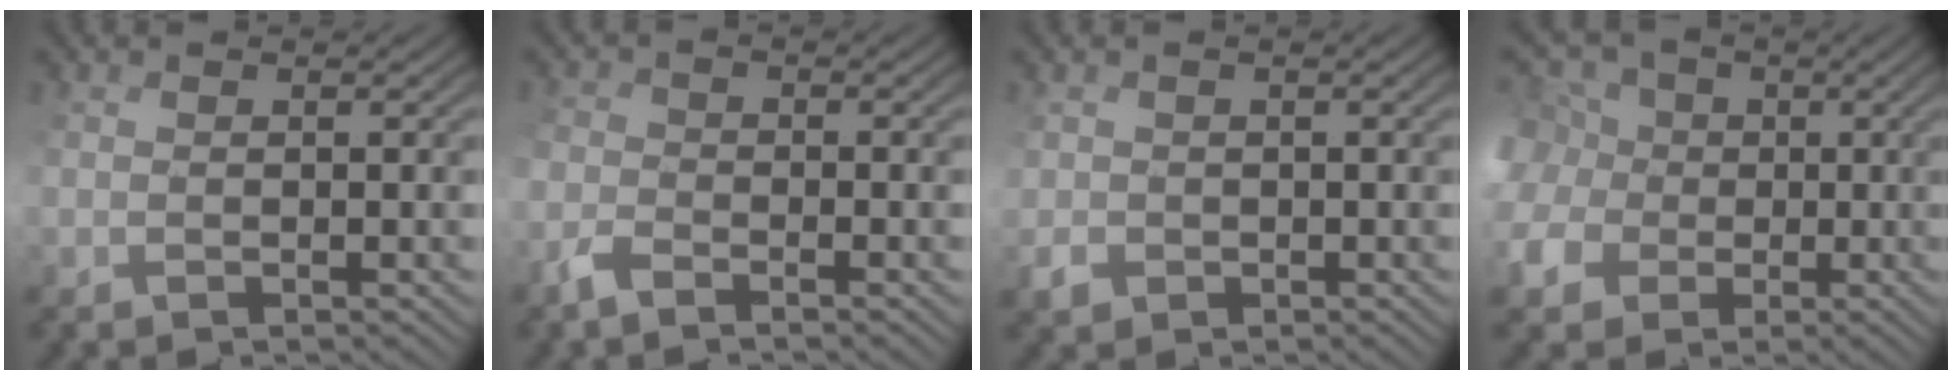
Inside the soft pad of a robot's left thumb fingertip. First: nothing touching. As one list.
[{"total": 2.6, "force": [-1.9, 0.7, 1.6], "torque": [-0.038, 0.005, -0.052]}, {"total": 1.3, "force": [0.5, 1.2, -0.4], "torque": [0.004, 0.006, 0.003]}, {"total": 8.2, "force": [1.3, 7.4, 3.3], "torque": [-0.126, 0.021, 0.012]}]